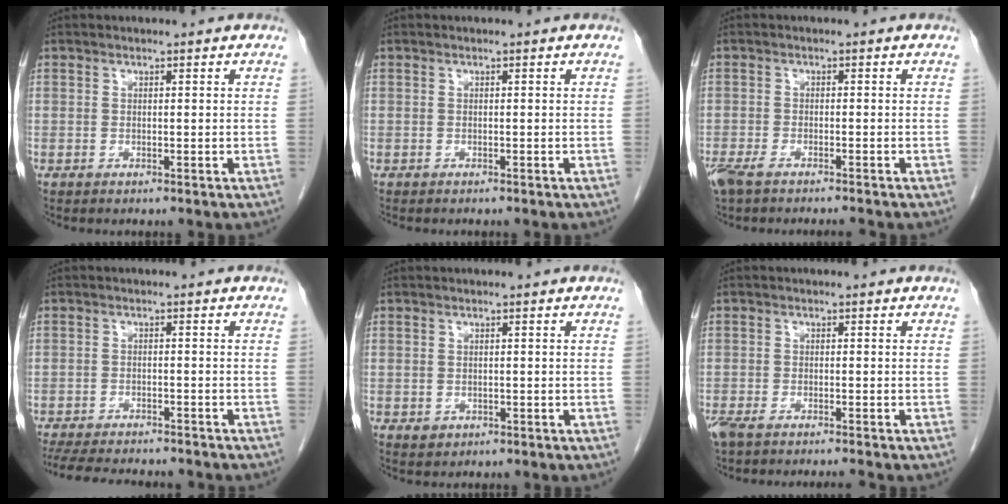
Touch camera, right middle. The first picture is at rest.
{"total": 1.1, "force": [-1.0, 0.3, 0.4], "torque": [-0.011, -0.002, -0.013]}
{"total": 6.1, "force": [-5.1, 1.1, 3.2], "torque": [-0.055, -0.008, -0.086]}
{"total": 14.9, "force": [-13.1, 3.3, 6.3], "torque": [-0.130, -0.020, -0.176]}
{"total": 1.3, "force": [-0.5, 1.1, 0.5], "torque": [-0.008, 0.003, 0.000]}
{"total": 5.2, "force": [-4.5, 0.5, 2.6], "torque": [-0.044, -0.007, -0.076]}